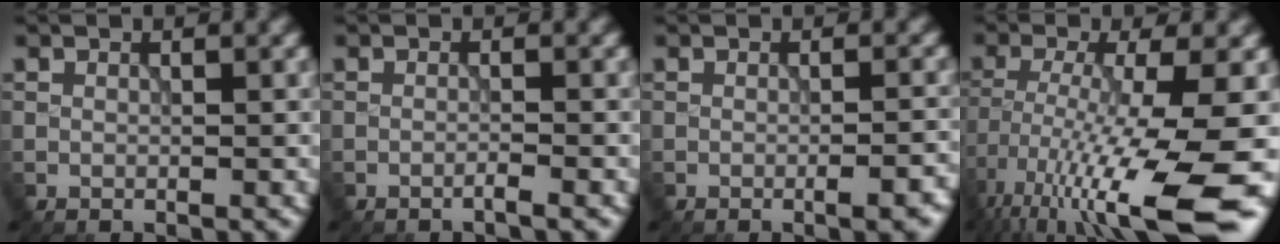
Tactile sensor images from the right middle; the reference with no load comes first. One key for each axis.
{"total": 0.9, "fx": -0.6, "fy": 0.1, "fz": 0.7, "tx": -0.008, "ty": 0.003, "tz": -0.017}
{"total": 2.8, "fx": -1.1, "fy": 0.8, "fz": 2.5, "tx": -0.030, "ty": 0.002, "tz": -0.016}
{"total": 14.9, "fx": -7.2, "fy": 3.1, "fz": 12.7, "tx": -0.242, "ty": -0.024, "tz": -0.114}